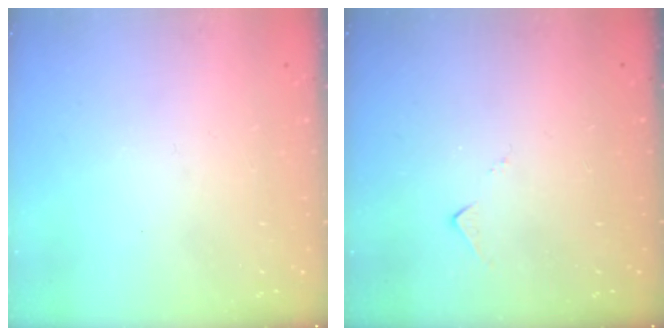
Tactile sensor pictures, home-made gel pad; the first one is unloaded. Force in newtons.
{"total": 5.1, "press": 5.0, "slide": 0.7}